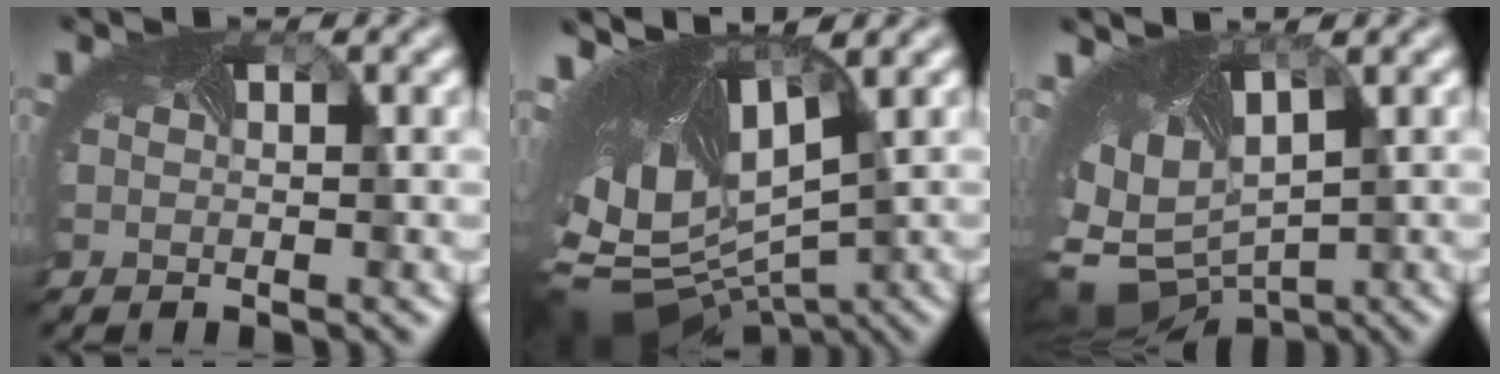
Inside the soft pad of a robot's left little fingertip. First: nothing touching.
{"total": 16.6, "force": [2.2, 9.0, 13.8], "torque": [-0.255, 0.009, 0.080]}
{"total": 13.3, "force": [0.6, 8.3, 10.4], "torque": [-0.218, -0.013, 0.053]}